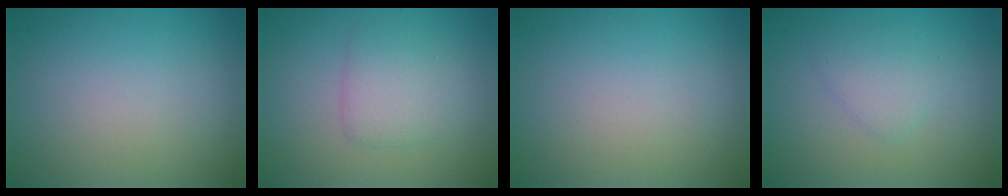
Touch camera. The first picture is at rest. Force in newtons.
{"total": 2.7, "press": 2.7, "slide": 0.1}
{"total": 0.0}
{"total": 1.9, "press": 1.9, "slide": 0.2}